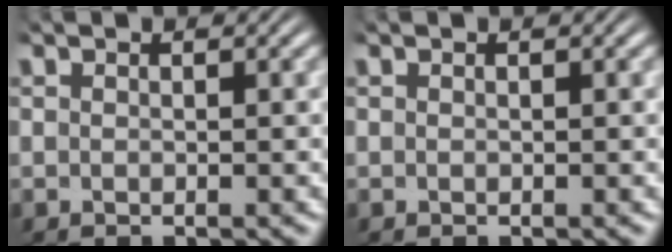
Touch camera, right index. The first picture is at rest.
{"total": 0.0}